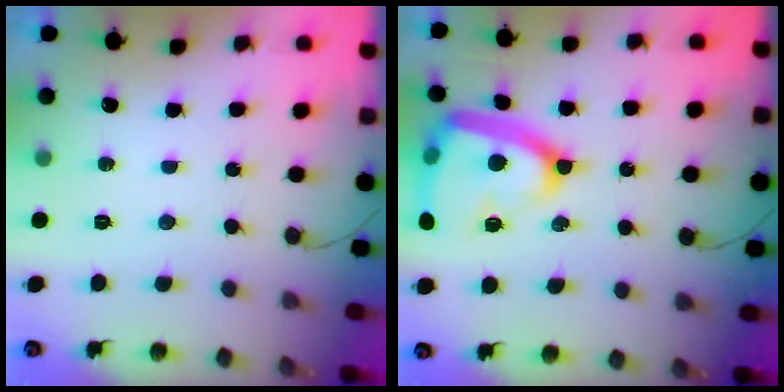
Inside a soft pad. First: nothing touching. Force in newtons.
{"total": 18.8, "press": 18.8, "slide": 1.1}